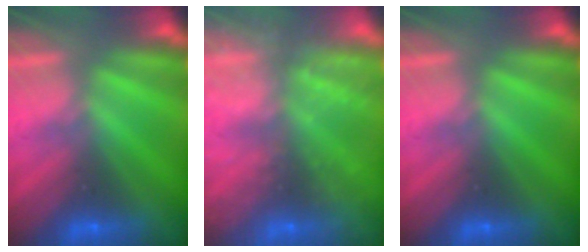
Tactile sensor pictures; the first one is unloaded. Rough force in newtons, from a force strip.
{"total": 7.7}
{"total": 0.0}